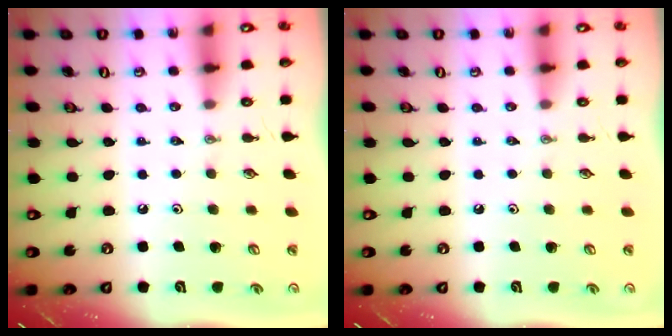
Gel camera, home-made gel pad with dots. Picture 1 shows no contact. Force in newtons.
{"total": 0.0}